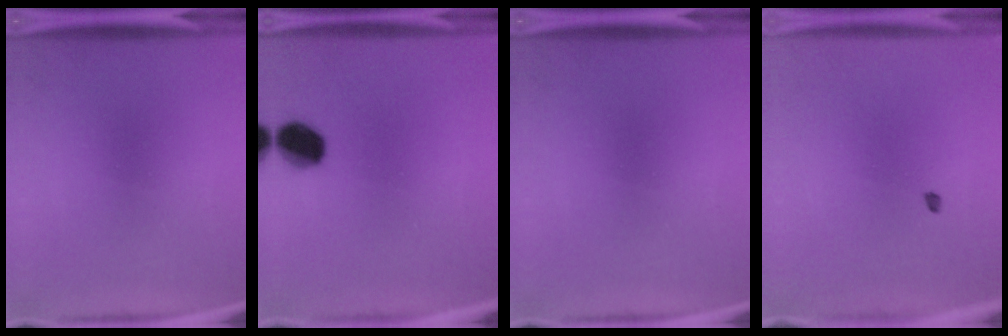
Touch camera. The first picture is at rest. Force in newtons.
{"total": 8.1}
{"total": 0.0}
{"total": 0.9}